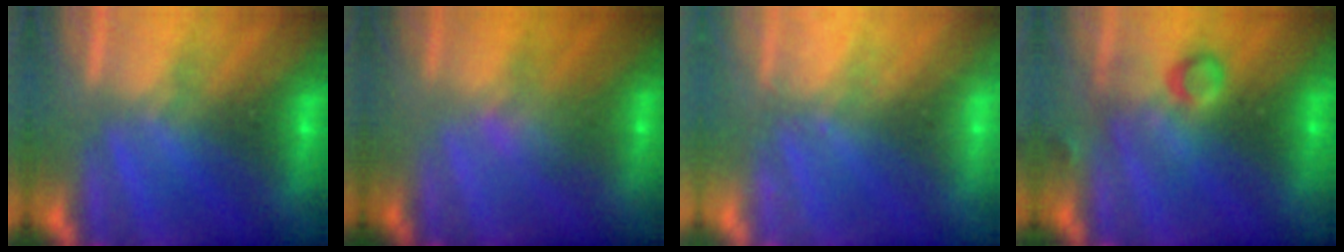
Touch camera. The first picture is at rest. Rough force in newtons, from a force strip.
{"total": 2.8}
{"total": 2.4}
{"total": 2.8}